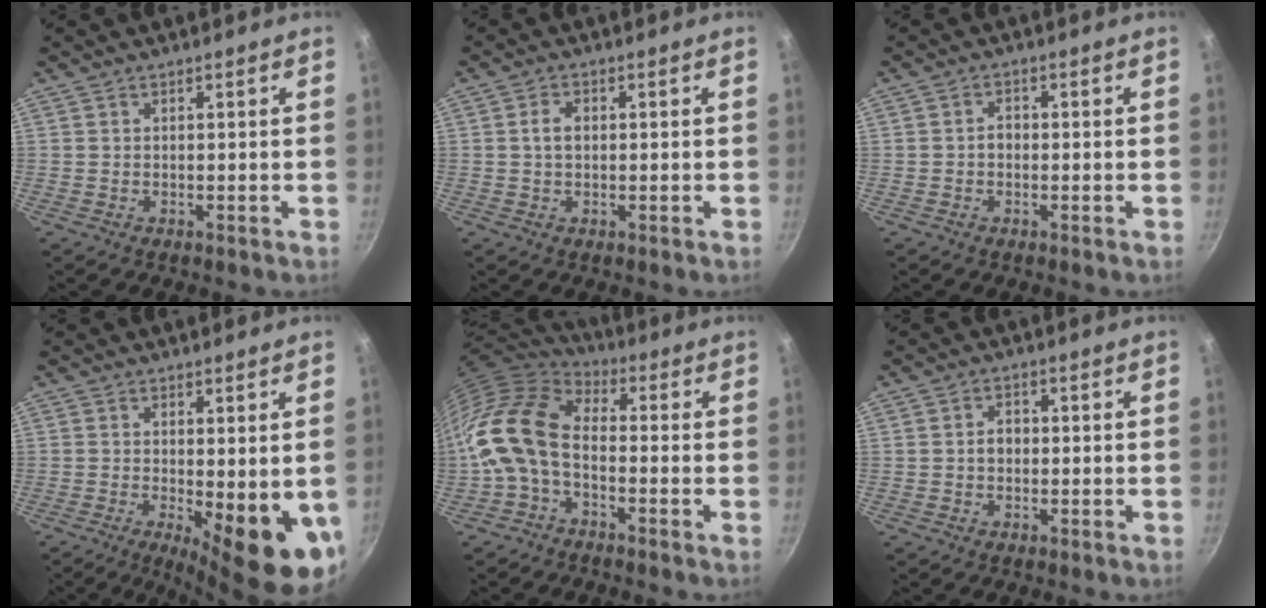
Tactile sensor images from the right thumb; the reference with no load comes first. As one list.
[{"total": 2.9, "force": [0.2, 2.0, 2.2], "torque": [-0.032, 0.008, 0.001]}, {"total": 2.0, "force": [-0.4, 1.6, 1.2], "torque": [-0.011, 0.011, -0.008]}, {"total": 12.3, "force": [-2.2, 3.7, 11.5], "torque": [-0.133, -0.018, -0.020]}, {"total": 14.9, "force": [-2.6, 9.2, 11.5], "torque": [-0.219, 0.034, -0.071]}, {"total": 2.8, "force": [-0.1, 2.2, 1.7], "torque": [-0.014, 0.011, -0.004]}]